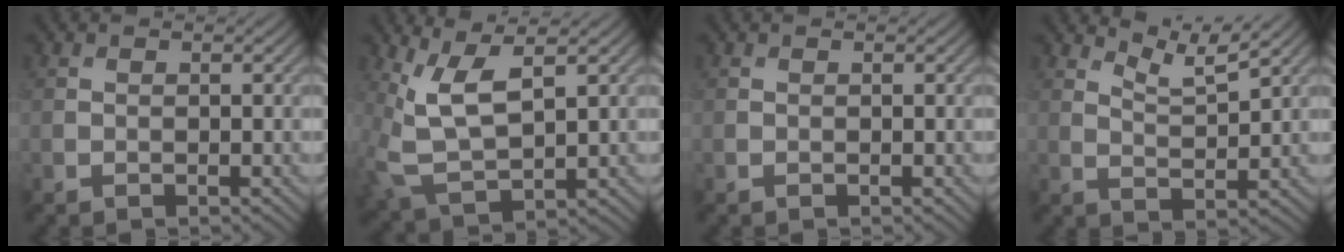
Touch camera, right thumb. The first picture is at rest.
{"total": 7.1, "force": [2.6, 2.8, 6.0], "torque": [-0.149, -0.001, 0.055]}
{"total": 0.0}
{"total": 4.4, "force": [3.8, 0.5, 2.1], "torque": [-0.047, -0.001, 0.073]}